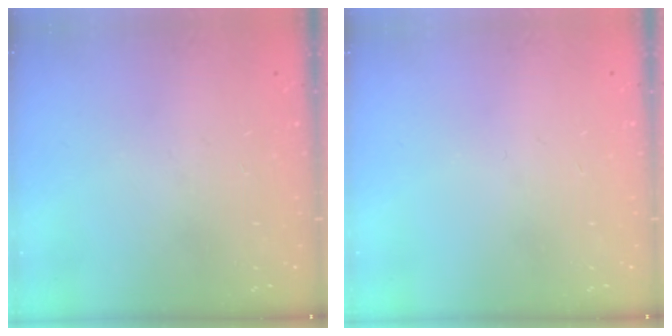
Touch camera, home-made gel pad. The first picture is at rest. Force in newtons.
{"total": 0.0}